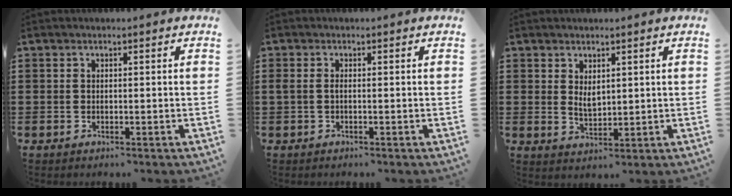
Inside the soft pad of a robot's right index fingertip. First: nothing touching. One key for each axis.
{"total": 0.8, "fx": -0.2, "fy": 0.2, "fz": 0.8, "tx": -0.023, "ty": -0.005, "tz": -0.006}
{"total": 2.5, "fx": 1.1, "fy": 1.3, "fz": 1.8, "tx": -0.030, "ty": 0.000, "tz": 0.019}